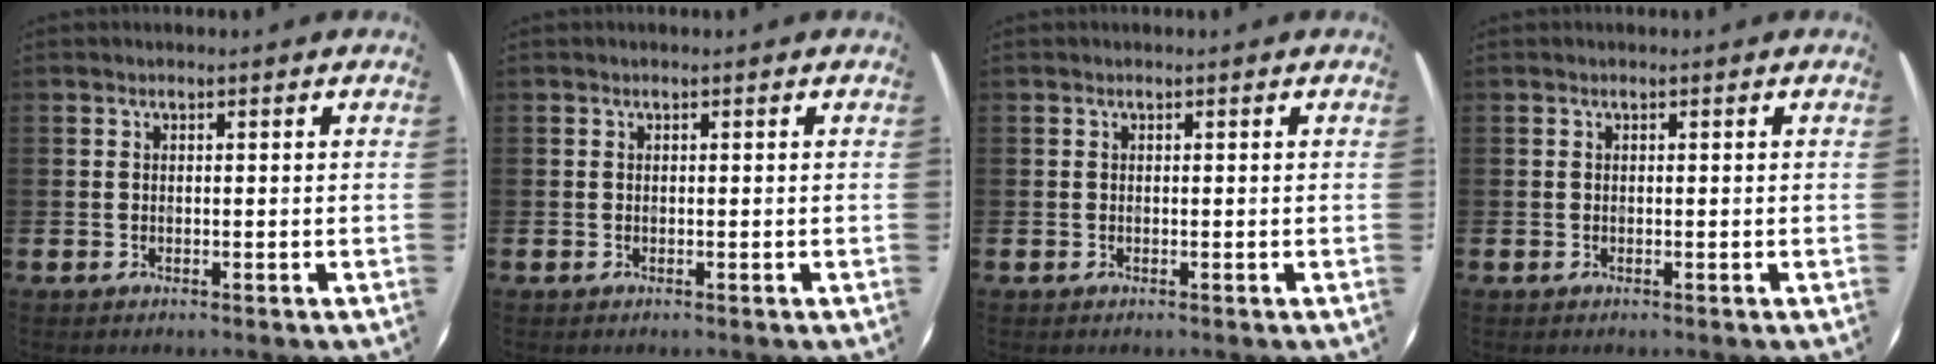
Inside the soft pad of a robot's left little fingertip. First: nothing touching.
{"total": 0.0}
{"total": 0.0}
{"total": 0.0}